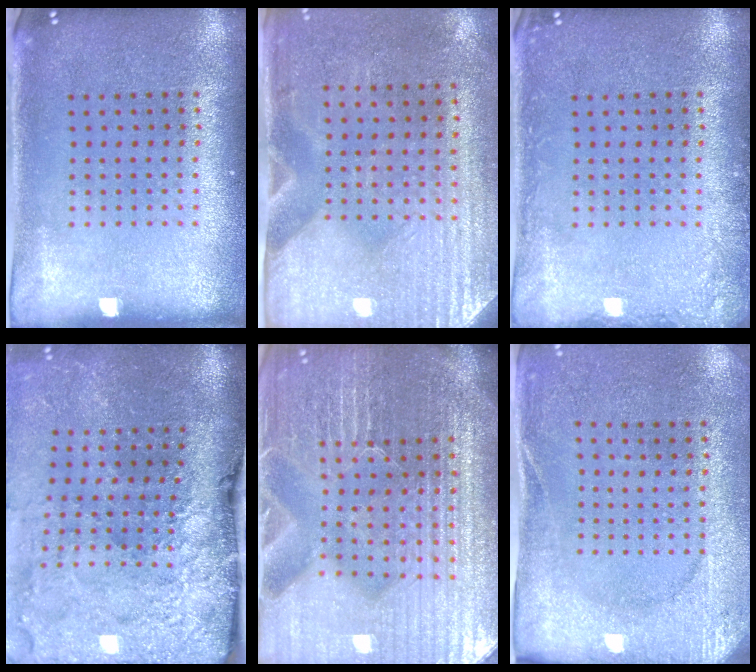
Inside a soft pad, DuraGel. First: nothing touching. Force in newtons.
{"total": 3.0, "press": 2.6, "slide": 1.5}
{"total": 1.4, "press": 1.4, "slide": 0.2}
{"total": 5.1, "press": 3.8, "slide": 3.3}
{"total": 6.1, "press": 5.5, "slide": 2.7}
{"total": 2.6, "press": 2.4, "slide": 1.0}